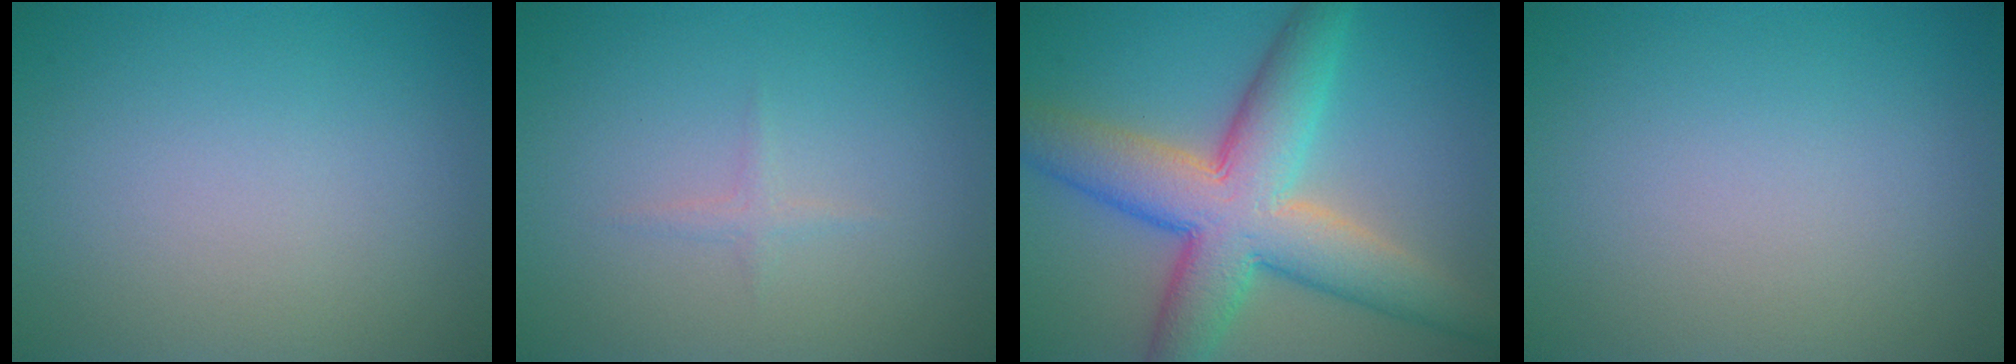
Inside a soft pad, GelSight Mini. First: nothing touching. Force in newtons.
{"total": 0.7, "press": 0.7, "slide": 0.1}
{"total": 9.9, "press": 9.9, "slide": 0.5}
{"total": 0.0}